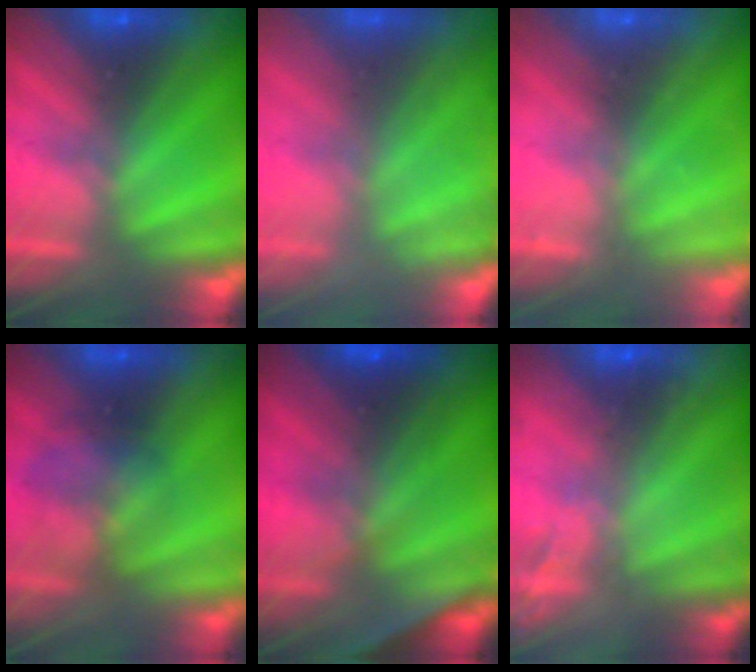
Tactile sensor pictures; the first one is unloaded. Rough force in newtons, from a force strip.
{"total": 2.2}
{"total": 2.2}
{"total": 2.3}
{"total": 6.9}
{"total": 2.2}